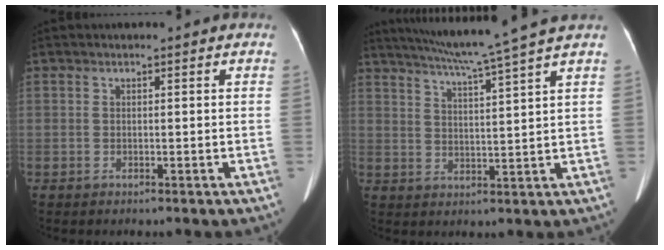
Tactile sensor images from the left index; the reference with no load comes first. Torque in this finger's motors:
{"motor_torque": [0.12, -0.52, -0.01, 0.06]}